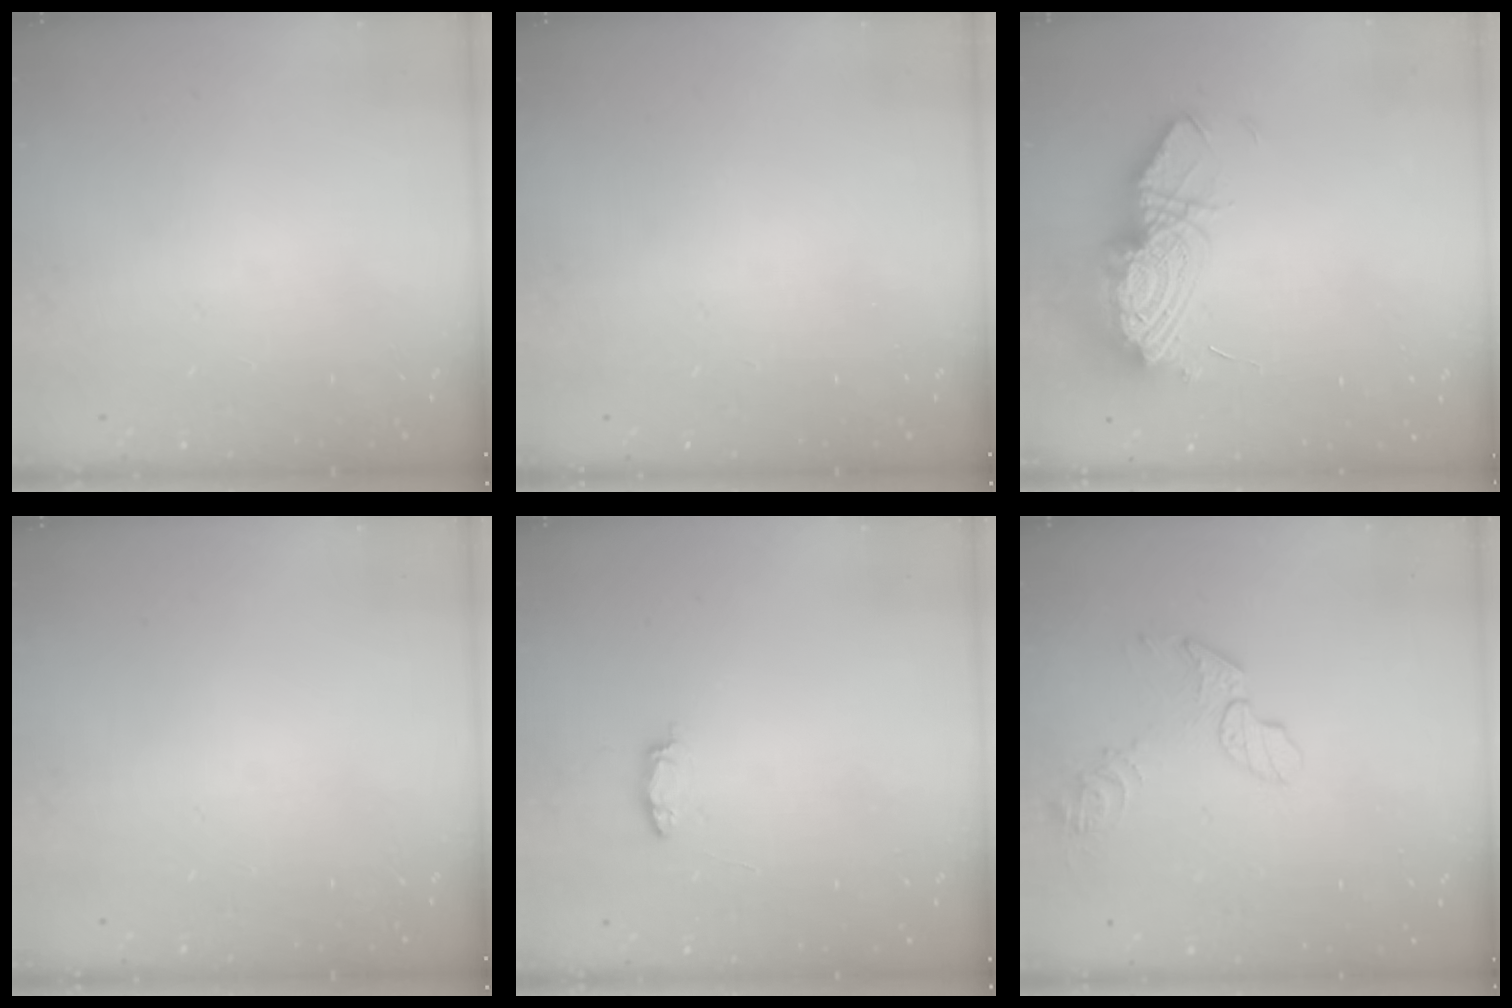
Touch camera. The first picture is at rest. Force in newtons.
{"total": 0.0}
{"total": 14.6, "press": 14.5, "slide": 1.3}
{"total": 0.0}
{"total": 3.7, "press": 3.7, "slide": 0.4}
{"total": 8.1, "press": 8.1, "slide": 0.1}